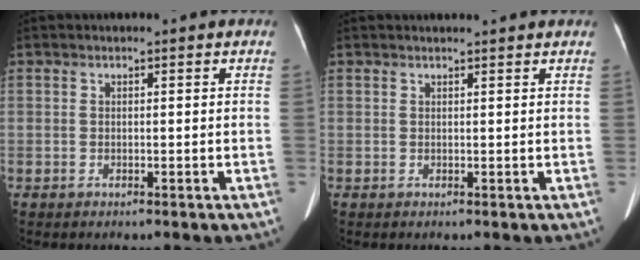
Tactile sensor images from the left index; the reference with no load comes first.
{"total": 2.7, "force": [2.6, -0.2, 0.7], "torque": [-0.011, 0.013, 0.033]}